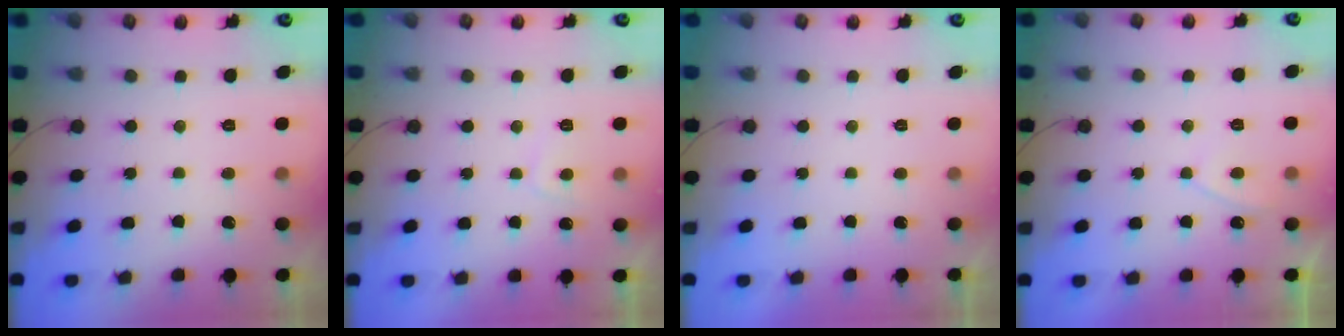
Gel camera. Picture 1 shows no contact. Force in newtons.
{"total": 2.9, "press": 2.8, "slide": 0.6}
{"total": 2.3, "press": 2.3, "slide": 0.3}
{"total": 2.3, "press": 2.2, "slide": 0.4}